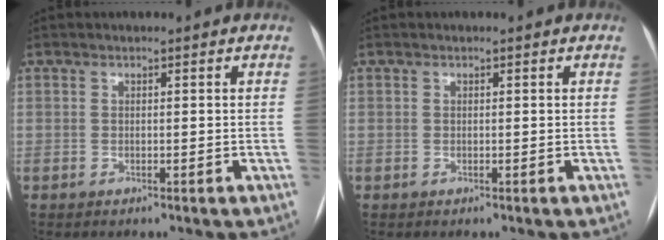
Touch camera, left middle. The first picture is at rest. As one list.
[{"total": 0.0}]